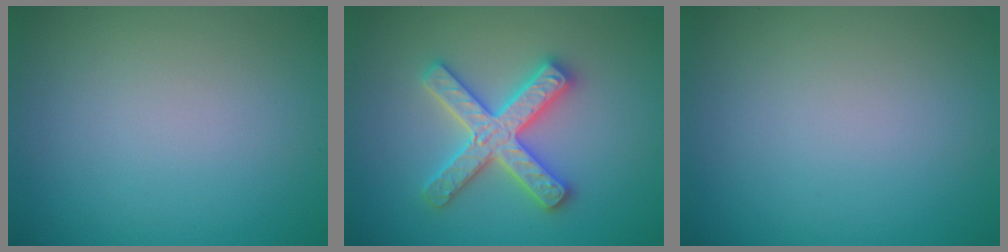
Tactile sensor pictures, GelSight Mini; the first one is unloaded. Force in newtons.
{"total": 5.0, "press": 4.9, "slide": 0.9}
{"total": 0.0}